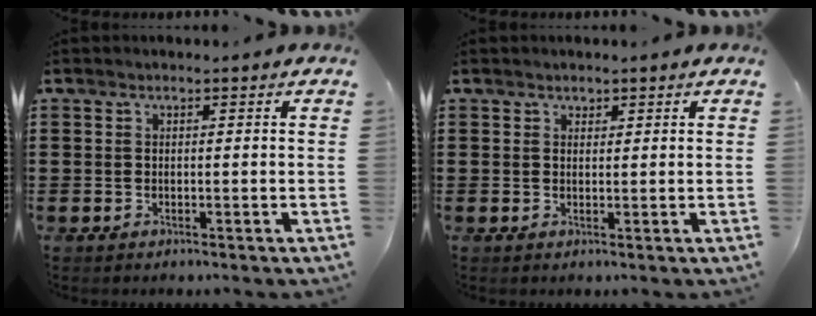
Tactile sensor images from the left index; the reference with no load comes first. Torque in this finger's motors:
{"motor_torque": [0.00, 0.03, -0.01, -0.01]}